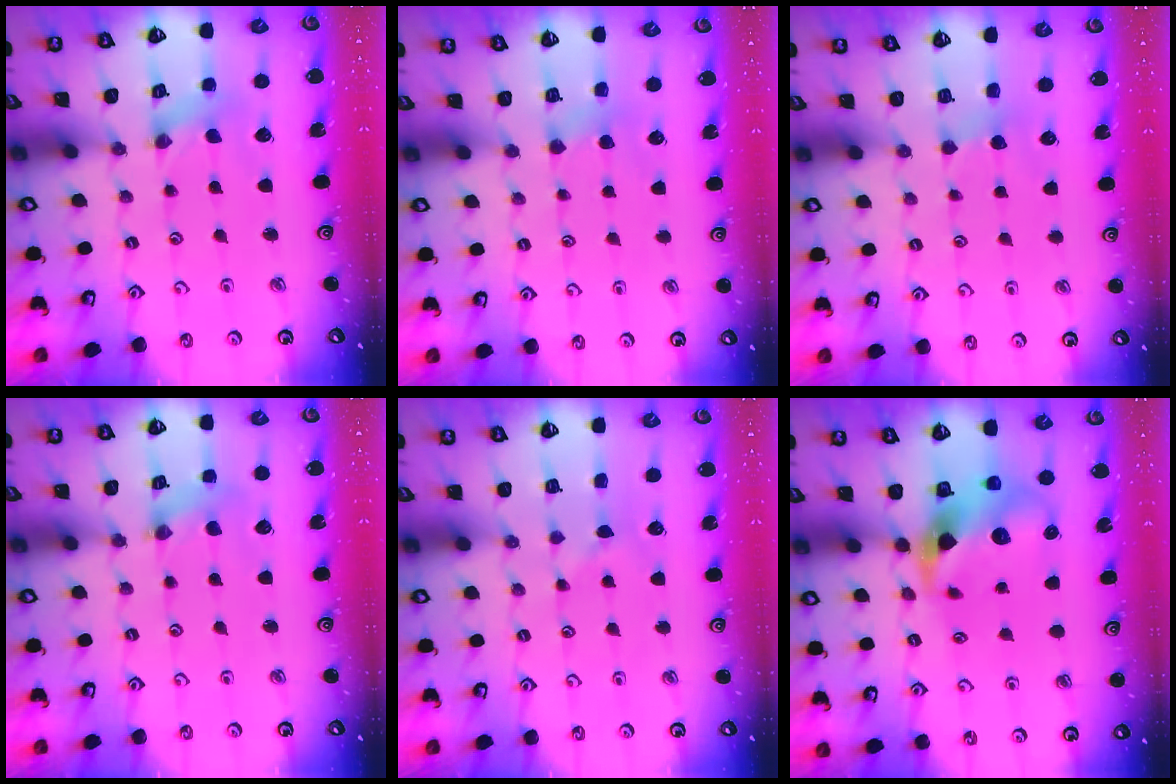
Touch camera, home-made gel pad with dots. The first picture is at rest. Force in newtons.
{"total": 2.1, "press": 2.0, "slide": 0.4}
{"total": 2.9, "press": 2.9, "slide": 0.3}
{"total": 1.7, "press": 1.7, "slide": 0.2}
{"total": 2.9, "press": 2.9, "slide": 0.5}
{"total": 10.7, "press": 10.6, "slide": 2.0}